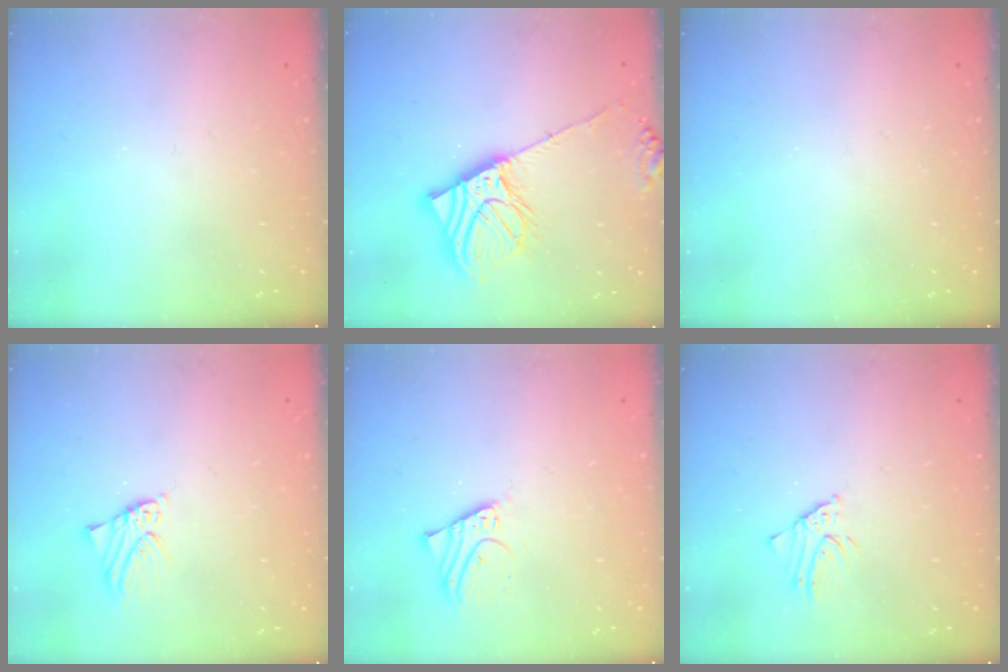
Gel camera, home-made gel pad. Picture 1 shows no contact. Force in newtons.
{"total": 13.0, "press": 12.7, "slide": 2.6}
{"total": 0.0}
{"total": 1.5, "press": 1.5, "slide": 0.1}
{"total": 2.4, "press": 2.4, "slide": 0.1}
{"total": 2.3, "press": 2.3, "slide": 0.1}